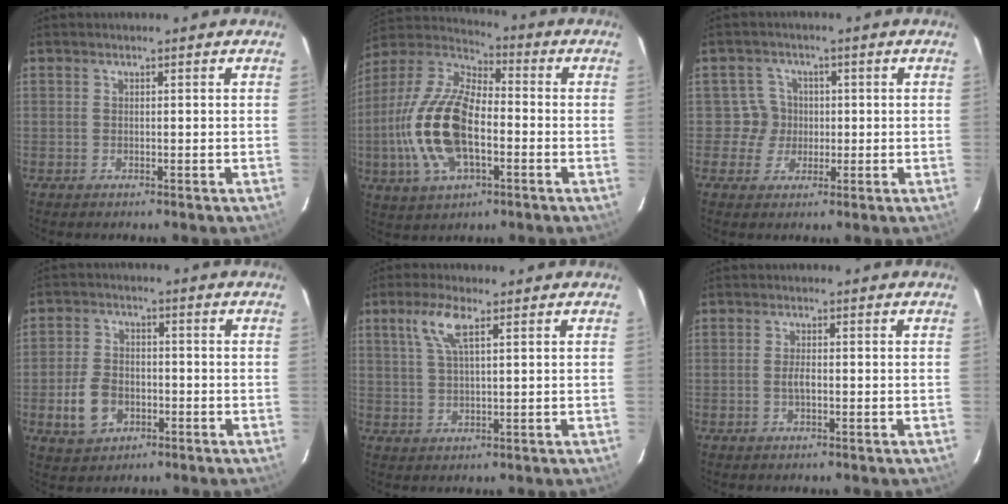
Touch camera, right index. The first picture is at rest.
{"total": 18.9, "force": [-3.8, 9.1, 16.2], "torque": [-0.349, 0.000, -0.075]}
{"total": 3.7, "force": [-0.1, 3.7, -0.2], "torque": [0.010, 0.010, -0.005]}
{"total": 7.8, "force": [-2.6, 5.8, 4.6], "torque": [-0.108, 0.011, -0.042]}
{"total": 5.7, "force": [2.8, 1.1, 4.9], "torque": [-0.102, 0.007, 0.056]}
{"total": 1.7, "force": [-0.4, 0.6, 1.6], "torque": [-0.032, 0.001, -0.008]}